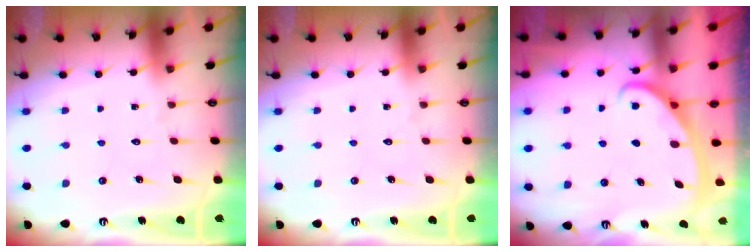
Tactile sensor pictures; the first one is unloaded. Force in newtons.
{"total": 0.0}
{"total": 2.8, "press": 2.8, "slide": 0.4}